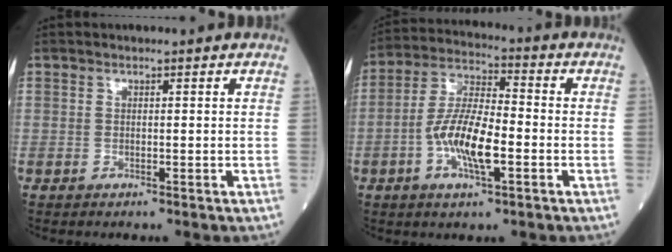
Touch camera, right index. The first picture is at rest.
{"total": 10.4, "force": [-2.9, 2.7, 9.6], "torque": [-0.198, 0.005, -0.057]}